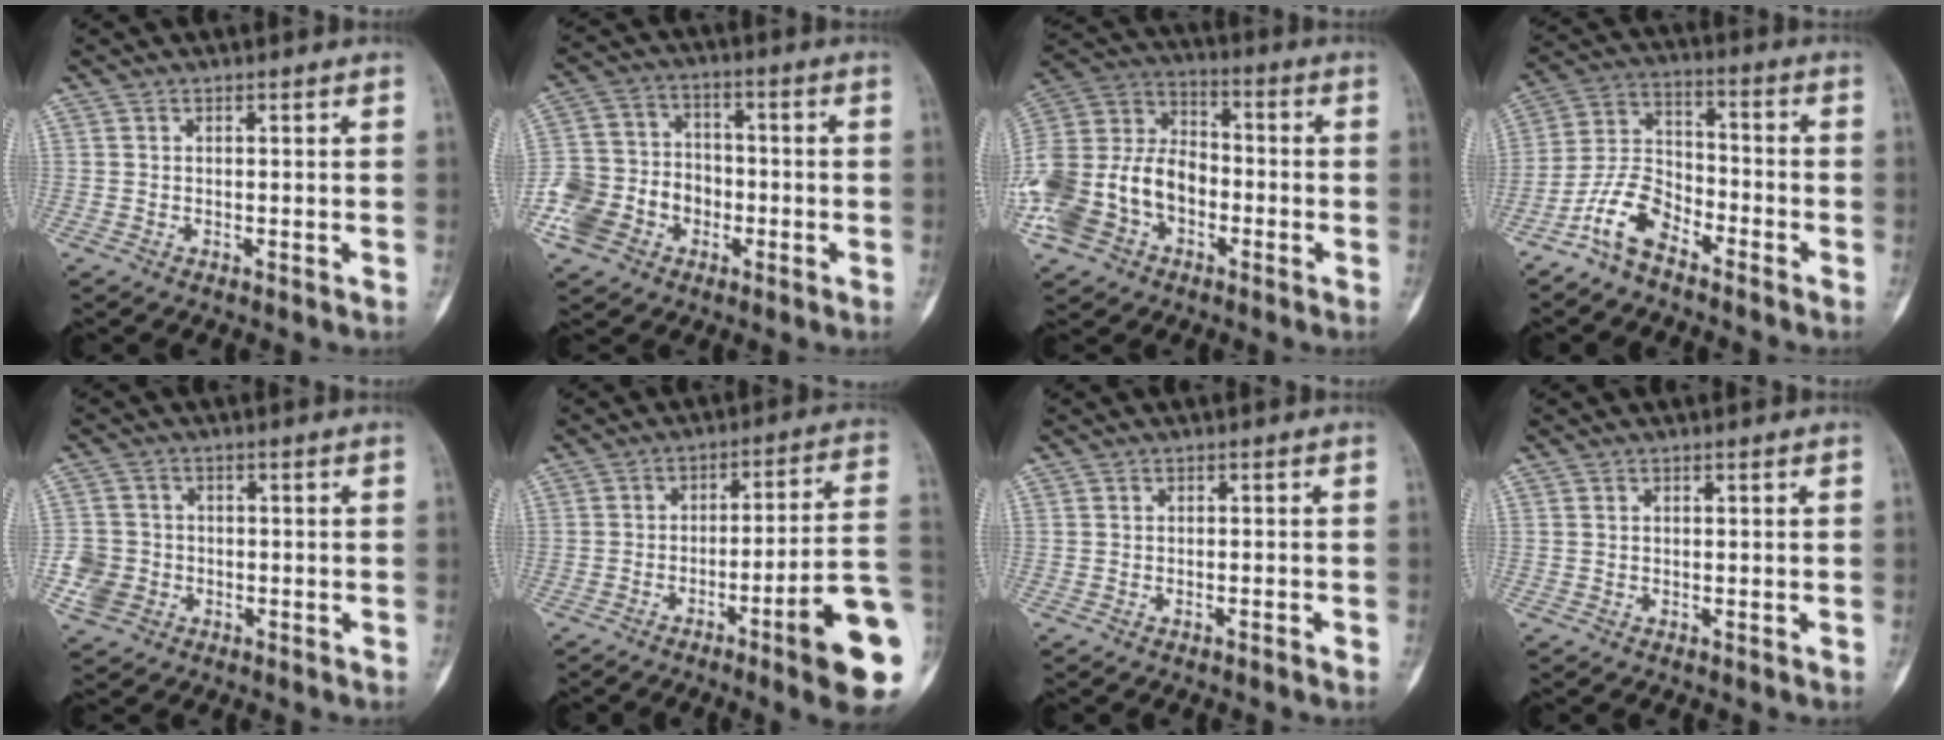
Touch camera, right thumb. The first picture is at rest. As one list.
[{"total": 12.1, "force": [-4.7, 10.0, 5.0], "torque": [-0.070, 0.040, -0.086]}, {"total": 21.0, "force": [-6.8, 15.3, 12.6], "torque": [-0.277, 0.059, -0.128]}, {"total": 9.4, "force": [-6.5, 4.5, 5.2], "torque": [-0.107, 0.054, -0.137]}, {"total": 5.2, "force": [-1.8, 4.6, 1.6], "torque": [-0.019, 0.013, -0.032]}, {"total": 16.6, "force": [-6.1, 1.3, 15.4], "torque": [-0.166, 0.028, -0.087]}, {"total": 1.0, "force": [-0.6, 0.0, 0.7], "torque": [-0.019, 0.006, -0.008]}, {"total": 0.0}]